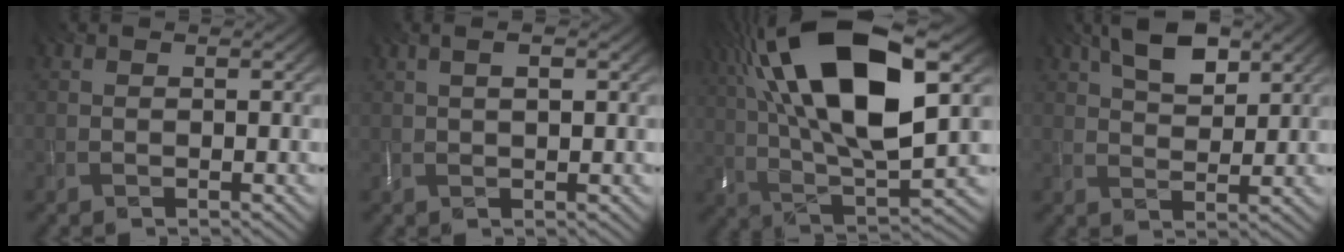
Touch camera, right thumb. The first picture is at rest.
{"total": 2.4, "force": [0.8, 0.6, 2.2], "torque": [-0.039, 0.002, 0.019]}
{"total": 20.0, "force": [6.8, 8.2, 17.0], "torque": [-0.341, 0.045, 0.112]}
{"total": 6.6, "force": [3.7, 3.0, 4.5], "torque": [-0.089, 0.008, 0.069]}